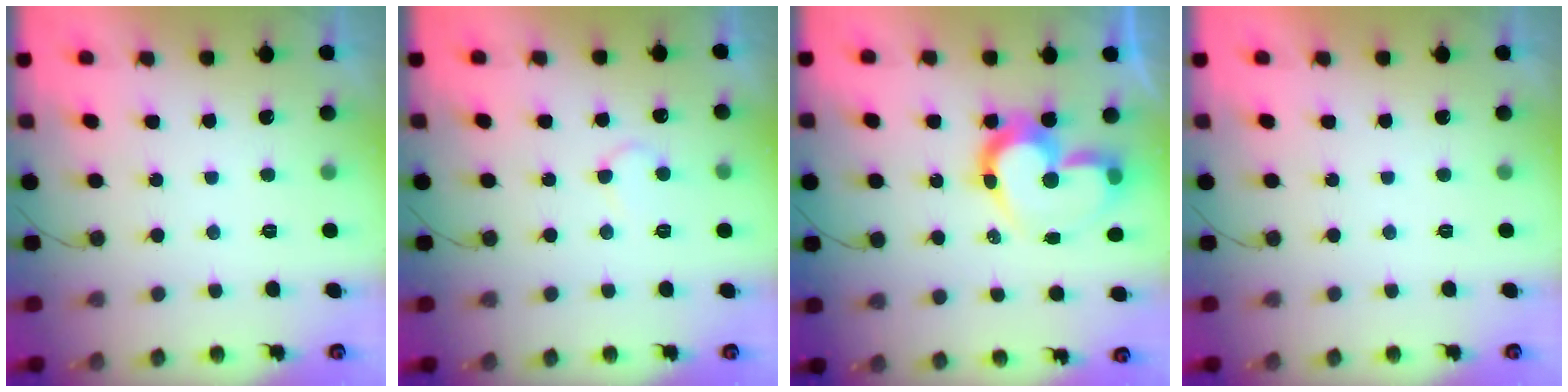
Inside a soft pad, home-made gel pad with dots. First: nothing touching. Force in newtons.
{"total": 5.4, "press": 5.4, "slide": 0.4}
{"total": 13.6, "press": 13.5, "slide": 1.3}
{"total": 1.8, "press": 1.8, "slide": 0.1}